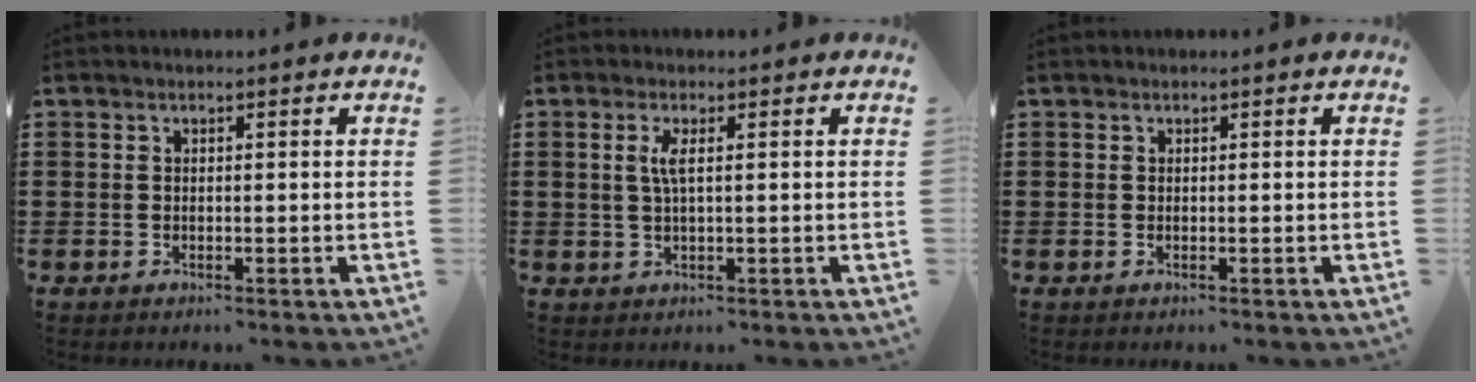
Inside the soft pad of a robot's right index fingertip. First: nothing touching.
{"total": 2.5, "force": [0.4, 0.3, 2.4], "torque": [-0.057, -0.005, 0.003]}
{"total": 0.0}